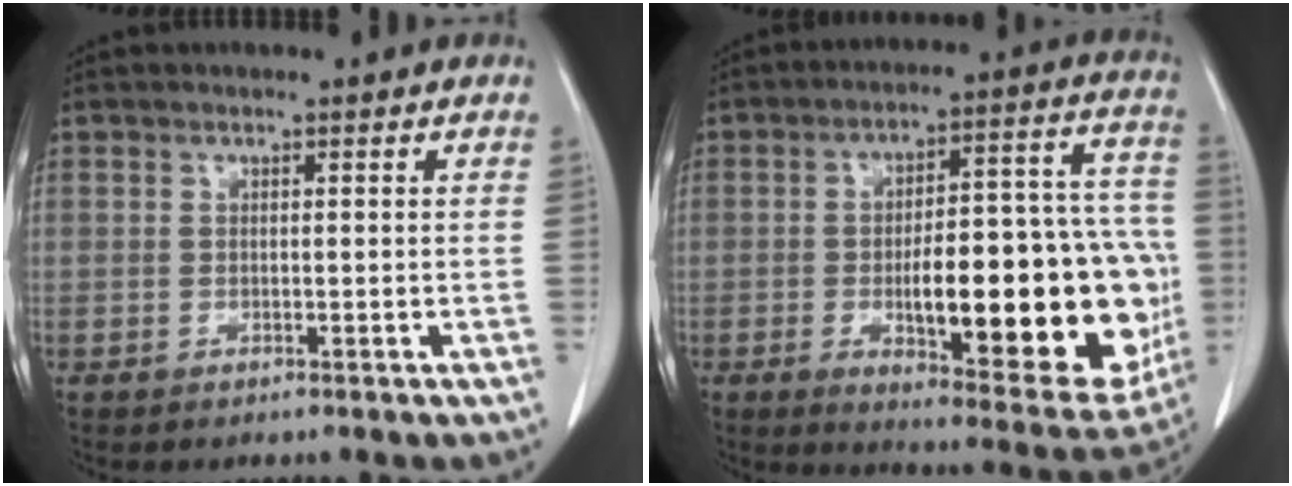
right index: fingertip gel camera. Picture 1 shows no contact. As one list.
[{"total": 27.2, "force": [-5.0, 7.8, 25.5], "torque": [-0.288, 0.020, -0.049]}]